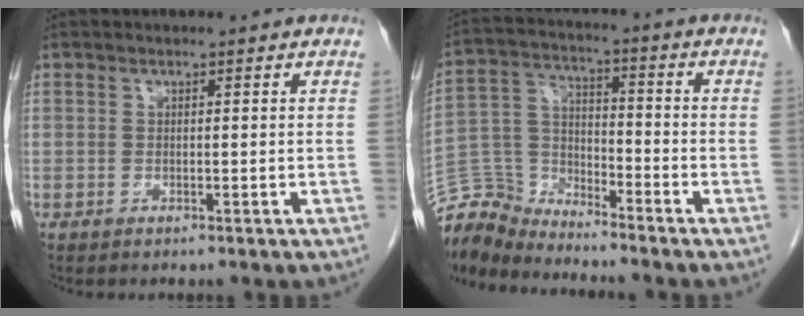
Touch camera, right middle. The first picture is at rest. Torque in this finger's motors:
{"motor_torque": [-0.23, -0.38, -0.03, -0.05]}